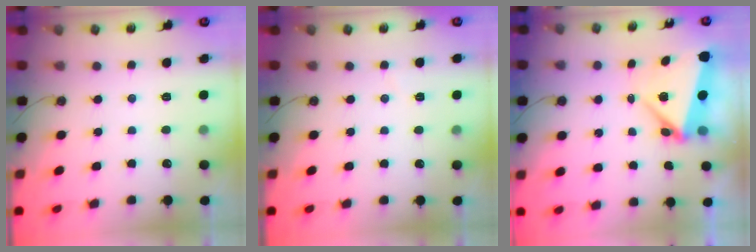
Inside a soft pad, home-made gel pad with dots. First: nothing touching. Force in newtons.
{"total": 2.7, "press": 2.4, "slide": 1.1}
{"total": 5.5, "press": 5.2, "slide": 1.9}